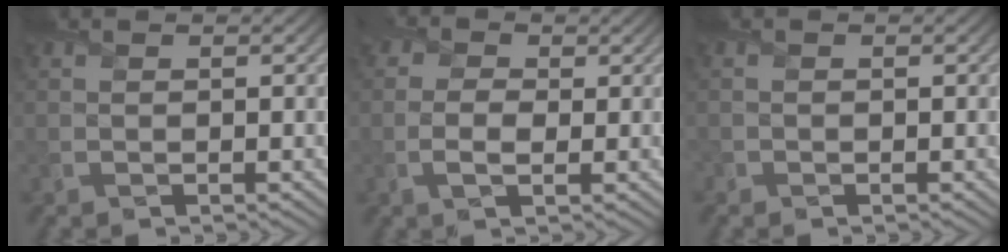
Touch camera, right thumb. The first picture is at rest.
{"total": 3.3, "force": [-0.2, 2.2, 2.5], "torque": [-0.058, 0.002, -0.010]}
{"total": 0.5, "force": [-0.5, 0.2, -0.1], "torque": [0.002, 0.000, -0.011]}